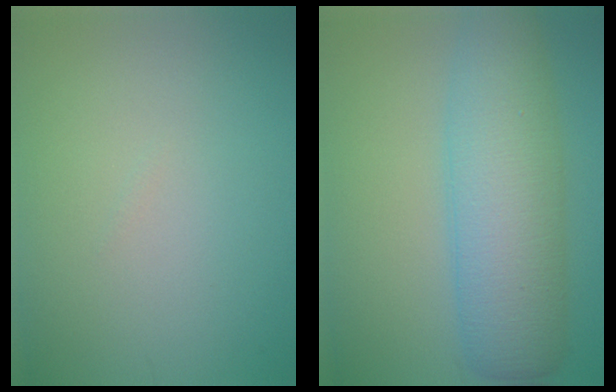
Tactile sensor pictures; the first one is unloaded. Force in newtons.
{"total": 8.7, "press": 8.7, "slide": 0.2}